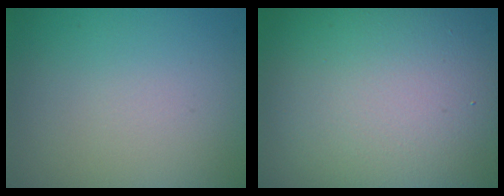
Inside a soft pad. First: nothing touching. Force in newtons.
{"total": 23.6, "press": 23.6, "slide": 1.3}